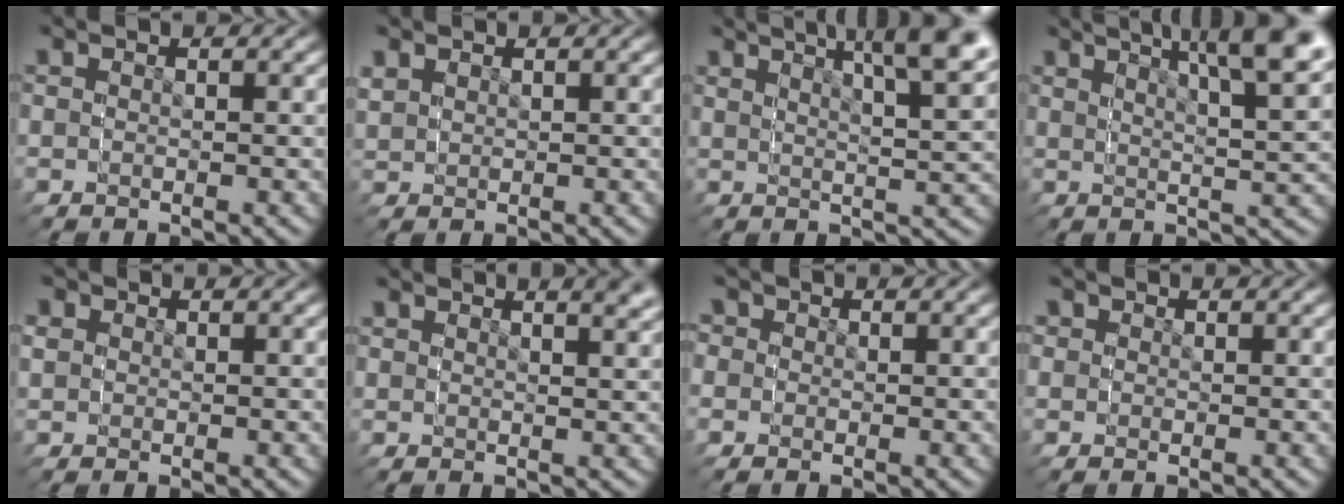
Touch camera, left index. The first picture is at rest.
{"total": 1.7, "force": [0.8, 1.5, -0.1], "torque": [-0.007, -0.008, 0.019]}
{"total": 5.2, "force": [4.2, -0.3, 3.1], "torque": [-0.035, 0.027, 0.054]}
{"total": 5.9, "force": [4.5, -0.1, 3.9], "torque": [-0.048, 0.031, 0.056]}
{"total": 2.0, "force": [0.4, 2.0, -0.1], "torque": [-0.002, -0.016, 0.010]}
{"total": 1.4, "force": [1.4, 0.0, -0.2], "torque": [0.012, 0.007, 0.020]}
{"total": 3.3, "force": [0.4, 3.3, -0.4], "torque": [0.001, -0.027, 0.010]}
{"total": 2.6, "force": [0.7, 2.6, 0.0], "torque": [-0.002, -0.021, 0.014]}